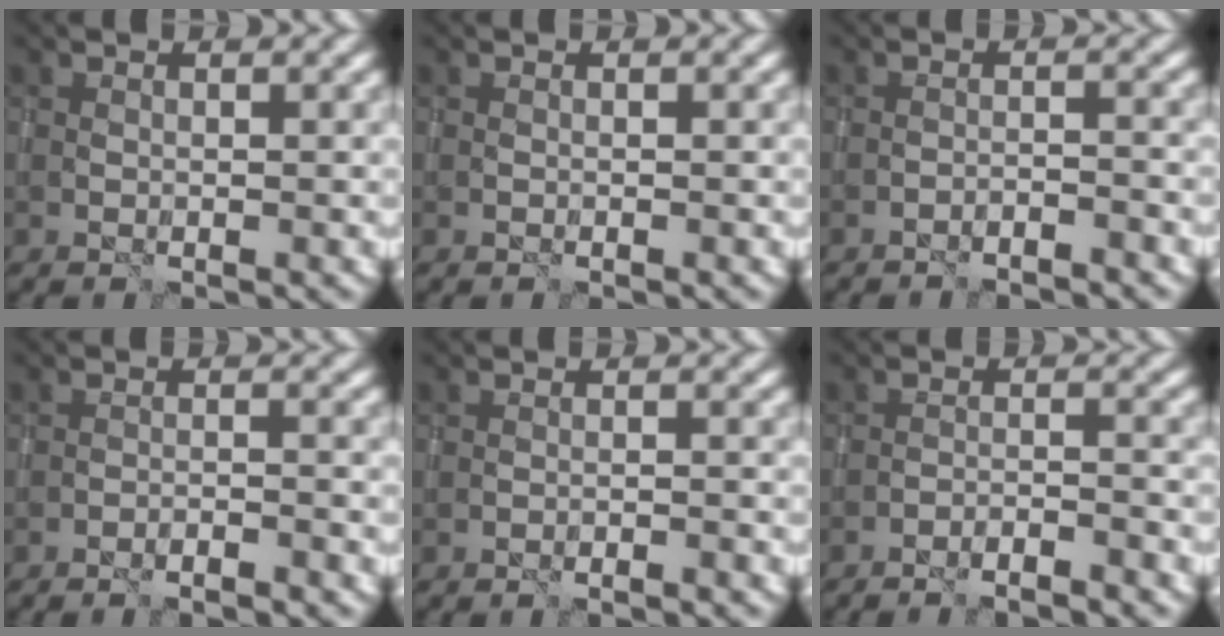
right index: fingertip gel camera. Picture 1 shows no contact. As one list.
[{"total": 0.0}, {"total": 1.8, "force": [-1.7, 0.1, 0.8], "torque": [-0.008, 0.009, -0.030]}, {"total": 2.2, "force": [-1.9, 0.2, 1.1], "torque": [-0.019, 0.008, -0.034]}, {"total": 1.5, "force": [-1.2, 0.1, 0.7], "torque": [-0.014, 0.008, -0.024]}, {"total": 3.3, "force": [-3.0, 0.3, 1.3], "torque": [-0.020, 0.006, -0.048]}]